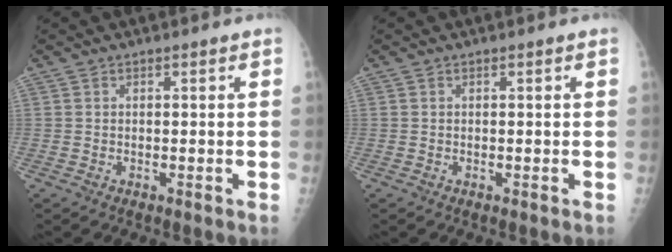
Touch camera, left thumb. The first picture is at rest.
{"total": 0.0}